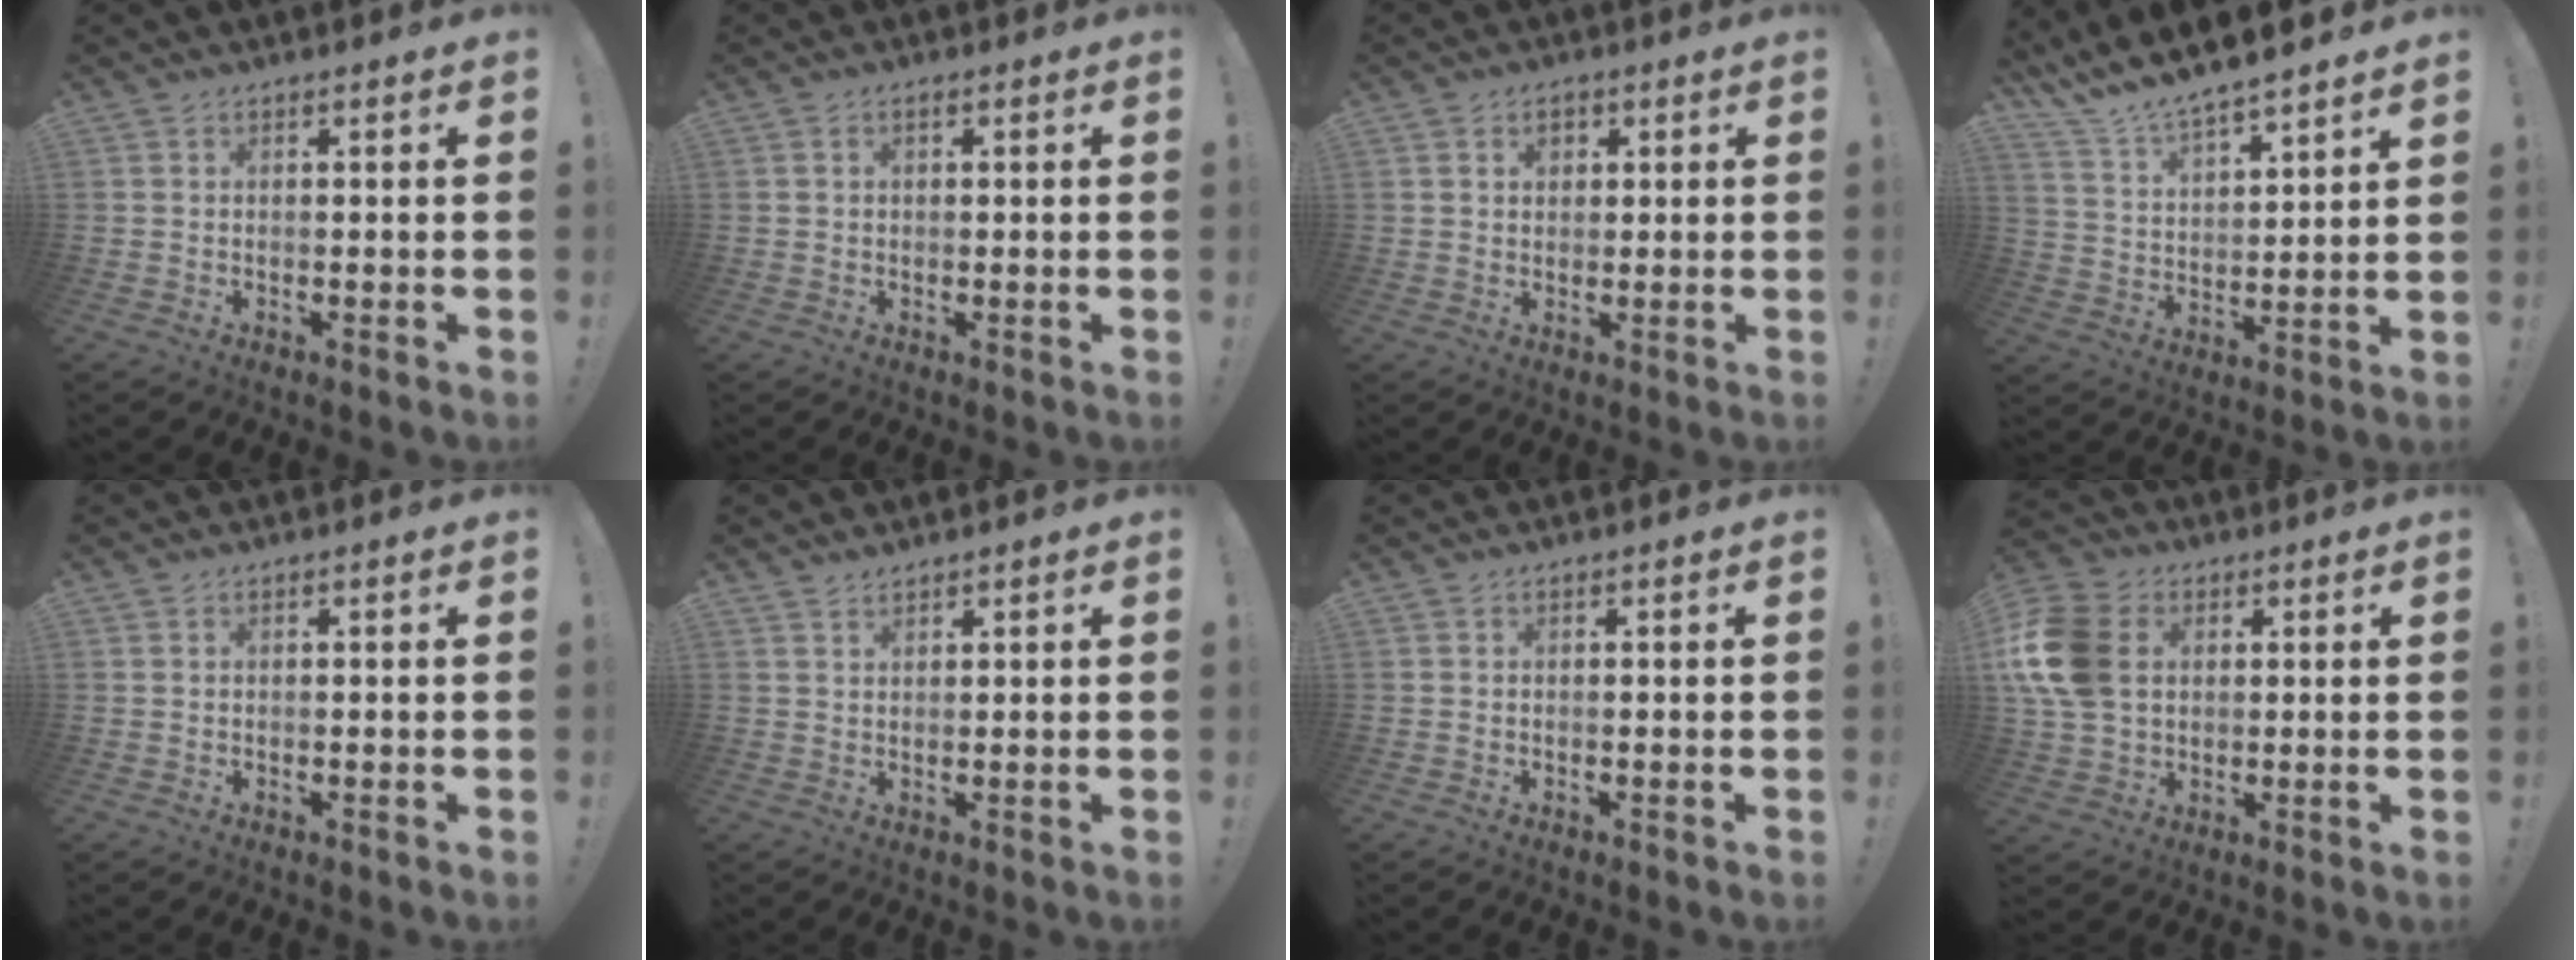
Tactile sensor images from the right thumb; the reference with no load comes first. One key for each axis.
{"total": 0.8, "fx": 0.3, "fy": 0.7, "fz": 0.4, "tx": -0.006, "ty": 0.003, "tz": 0.005}
{"total": 3.1, "fx": 1.3, "fy": 2.5, "fz": 1.3, "tx": -0.009, "ty": -0.006, "tz": 0.019}
{"total": 10.0, "fx": 9.5, "fy": 1.8, "fz": 2.4, "tx": -0.075, "ty": -0.084, "tz": 0.173}
{"total": 0.0}
{"total": 2.0, "fx": 1.8, "fy": 0.7, "fz": 0.4, "tx": -0.004, "ty": -0.012, "tz": 0.034}
{"total": 0.0}
{"total": 16.0, "fx": 2.9, "fy": 12.1, "fz": 10.0, "tx": -0.197, "ty": -0.001, "tz": 0.060}